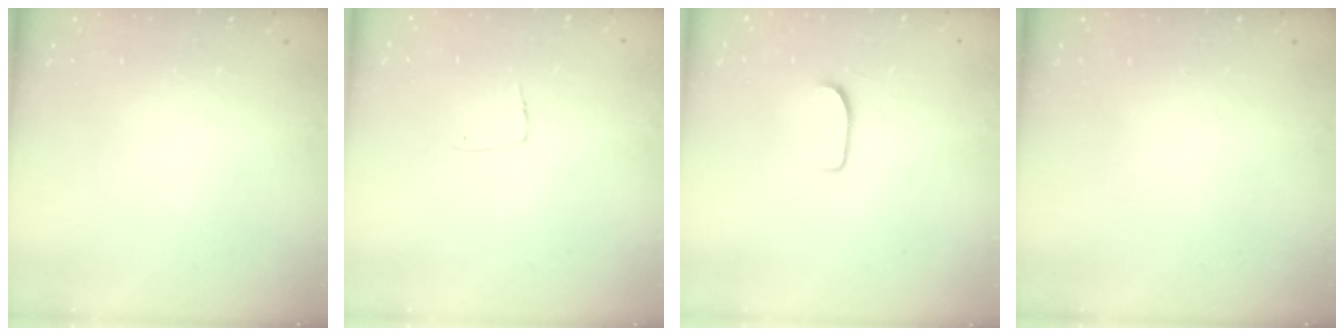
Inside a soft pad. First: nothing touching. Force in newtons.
{"total": 5.4, "press": 5.4, "slide": 0.3}
{"total": 6.3, "press": 6.3, "slide": 0.7}
{"total": 0.0}